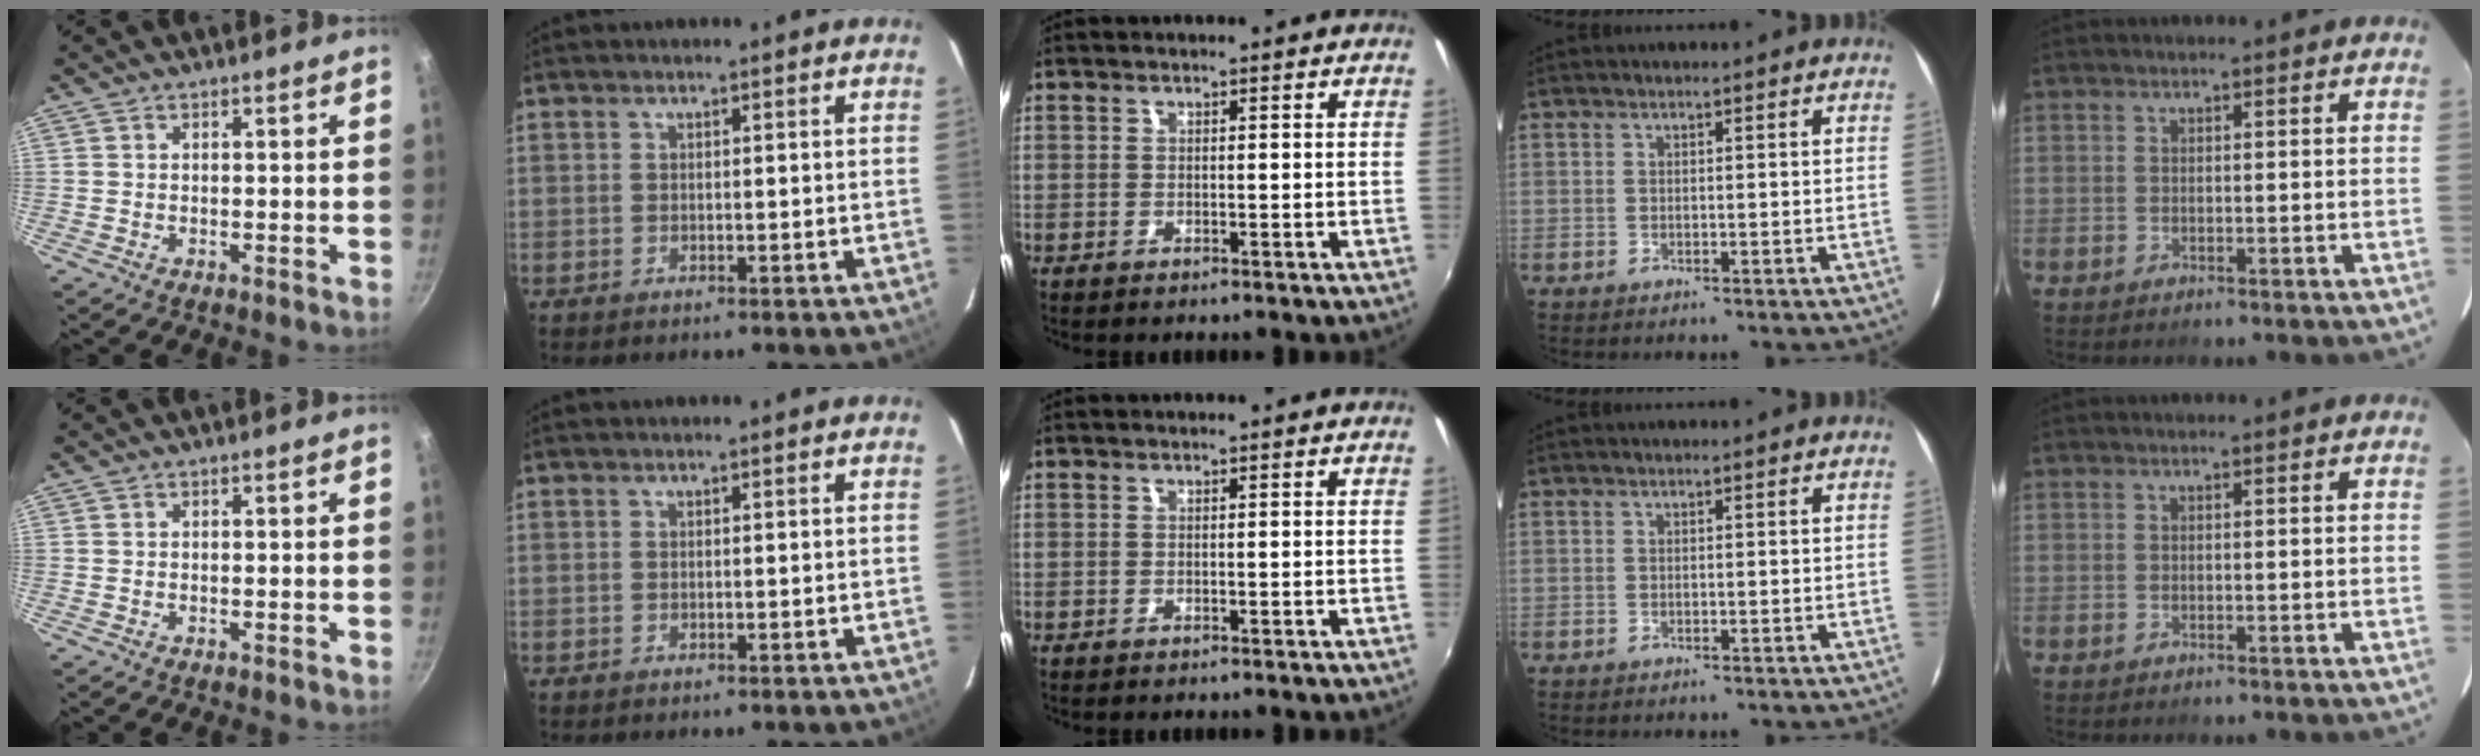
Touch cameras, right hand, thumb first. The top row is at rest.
{}